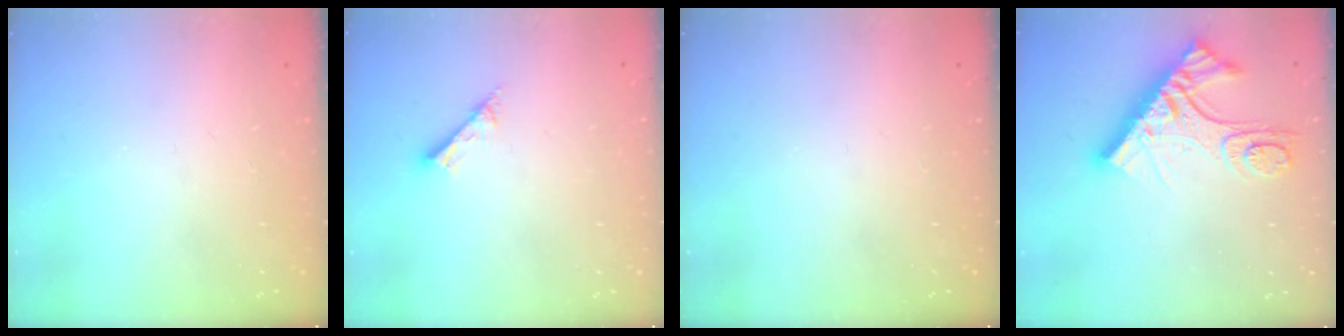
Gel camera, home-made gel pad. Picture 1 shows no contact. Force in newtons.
{"total": 6.4, "press": 6.3, "slide": 0.7}
{"total": 0.0}
{"total": 14.4, "press": 14.3, "slide": 1.3}